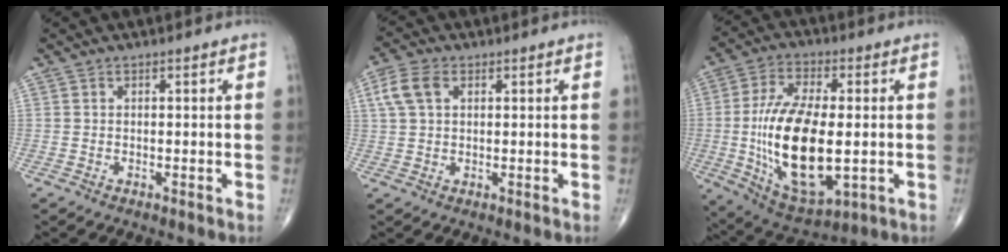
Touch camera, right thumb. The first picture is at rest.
{"total": 5.7, "force": [1.9, 3.6, 4.0], "torque": [-0.090, 0.012, 0.038]}
{"total": 20.5, "force": [-1.8, 9.3, 18.1], "torque": [-0.343, -0.009, -0.016]}